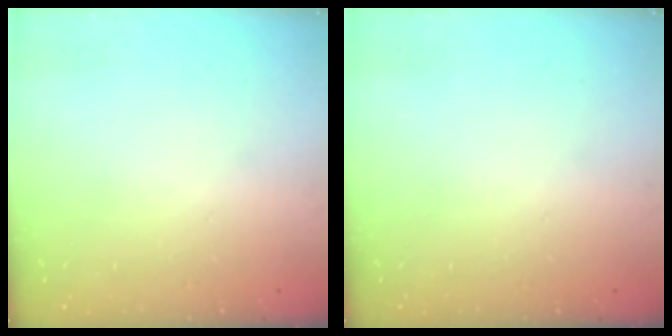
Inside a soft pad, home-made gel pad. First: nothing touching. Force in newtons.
{"total": 0.0}